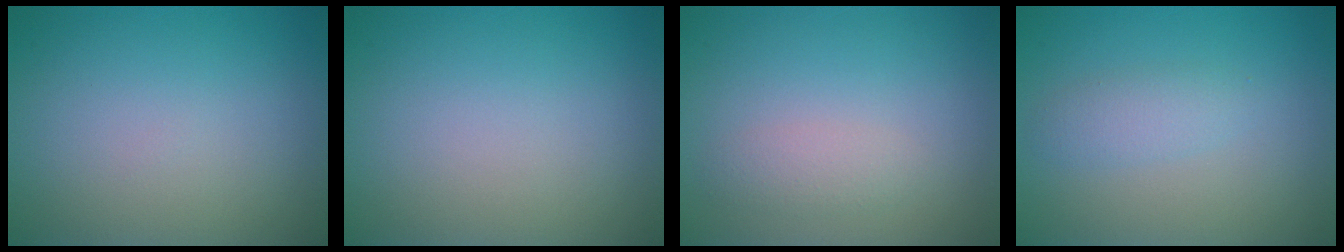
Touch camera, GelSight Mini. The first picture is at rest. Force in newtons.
{"total": 0.0}
{"total": 1.4, "press": 1.4, "slide": 0.1}
{"total": 1.7, "press": 1.7, "slide": 0.0}